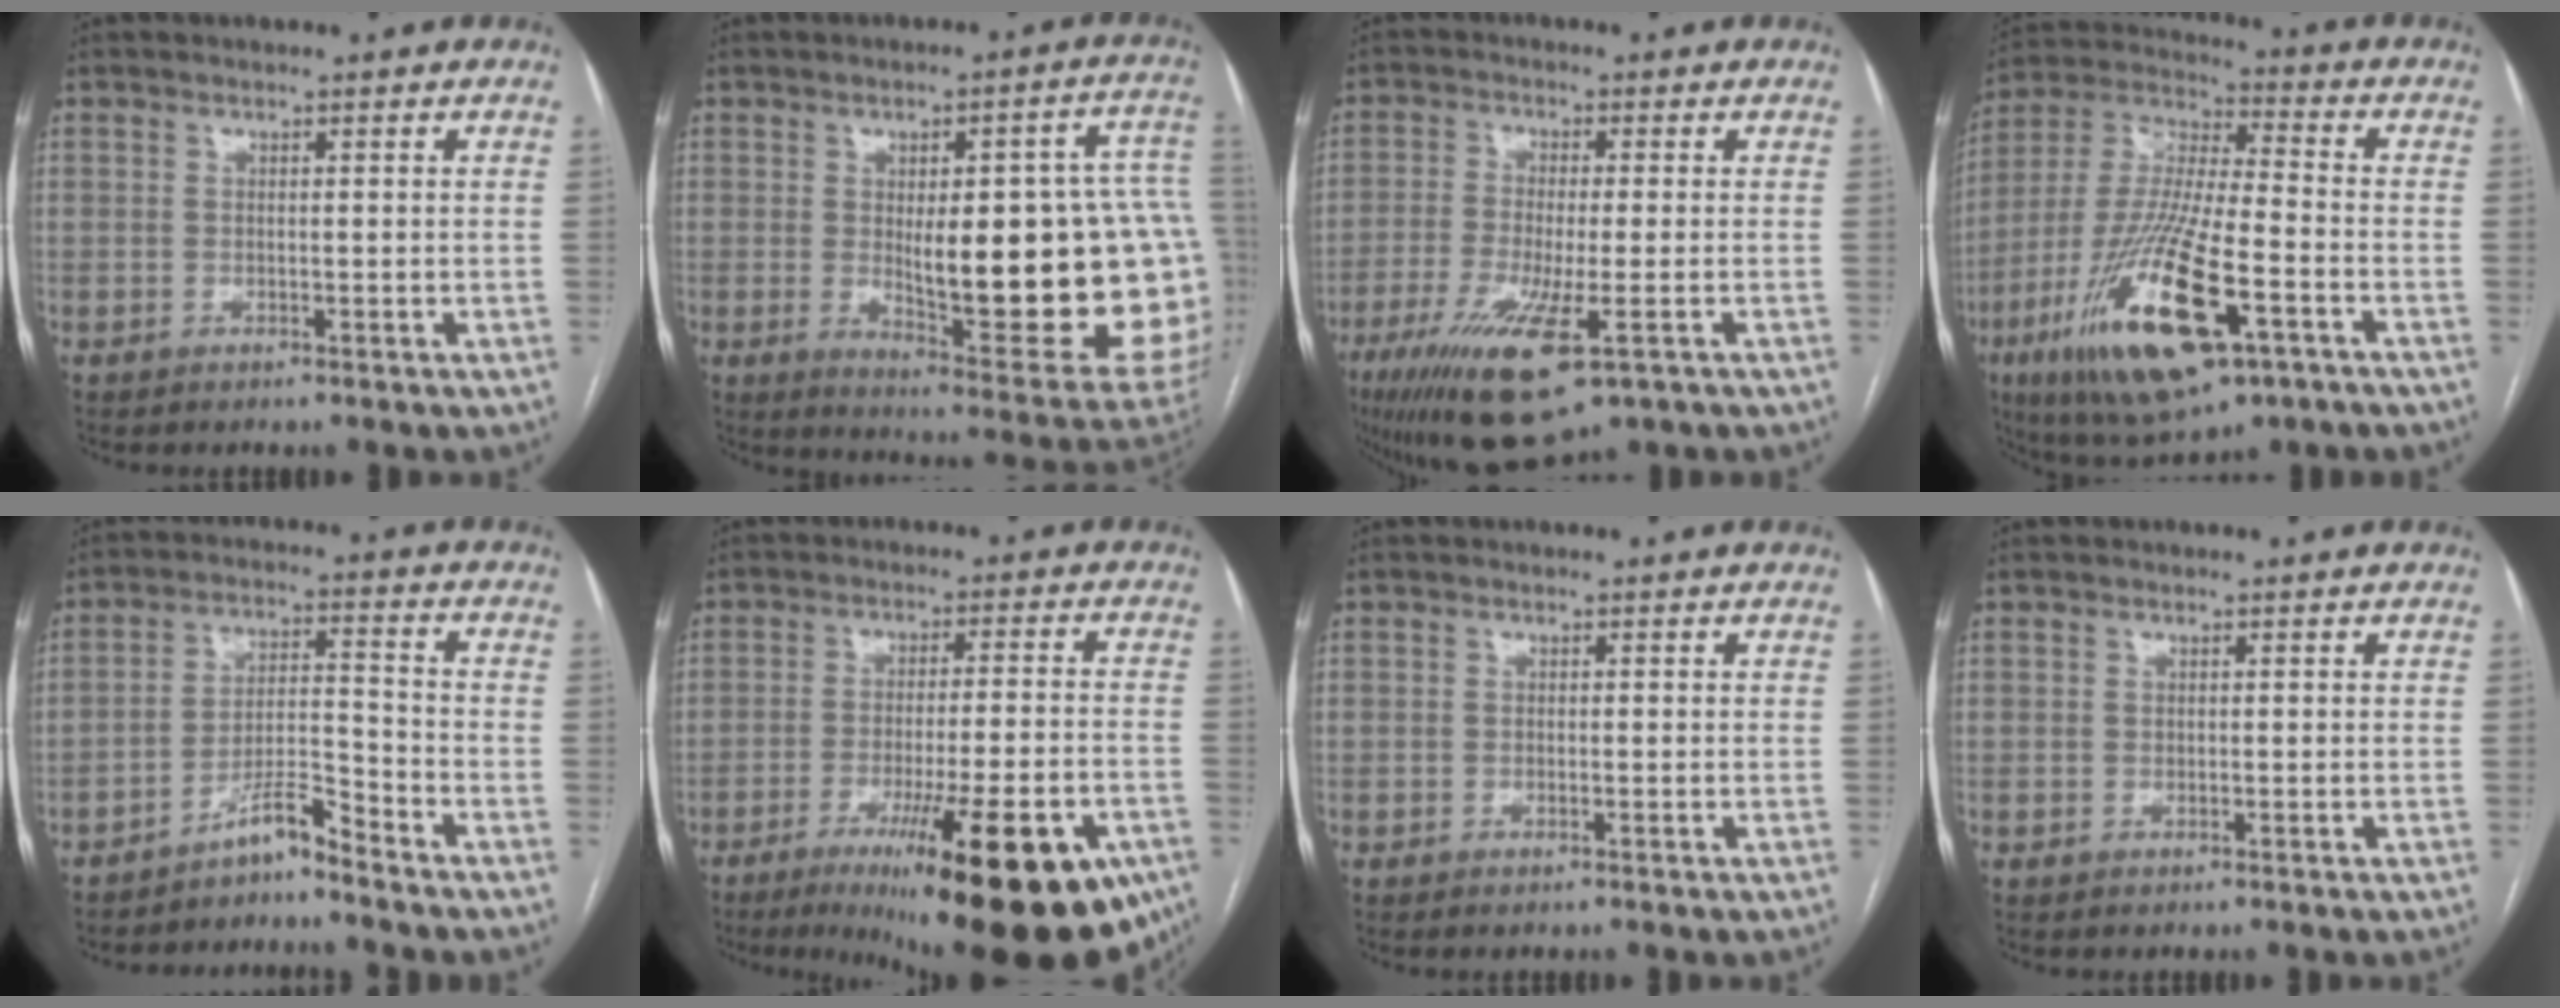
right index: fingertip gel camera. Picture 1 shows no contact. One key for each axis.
{"total": 27.2, "fx": -0.7, "fy": 6.6, "fz": 26.4, "tx": -0.253, "ty": 0.016, "tz": 0.013}
{"total": 12.9, "fx": -6.2, "fy": 2.5, "fz": 11.0, "tx": -0.206, "ty": -0.036, "tz": -0.101}
{"total": 22.2, "fx": -9.3, "fy": 5.0, "fz": 19.5, "tx": -0.420, "ty": -0.037, "tz": -0.159}
{"total": 5.7, "fx": -5.0, "fy": 0.1, "fz": 2.7, "tx": -0.045, "ty": 0.000, "tz": -0.091}
{"total": 24.4, "fx": -14.5, "fy": 4.2, "fz": 19.2, "tx": -0.200, "ty": -0.012, "tz": -0.207}
{"total": 0.5, "fx": -0.4, "fy": 0.1, "fz": 0.4, "tx": -0.009, "ty": -0.001, "tz": -0.005}
{"total": 0.0}